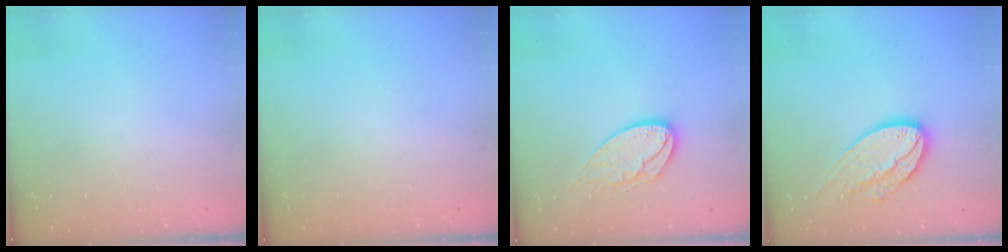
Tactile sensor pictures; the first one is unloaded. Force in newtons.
{"total": 0.0}
{"total": 13.2, "press": 13.2, "slide": 1.1}
{"total": 15.6, "press": 15.5, "slide": 1.3}